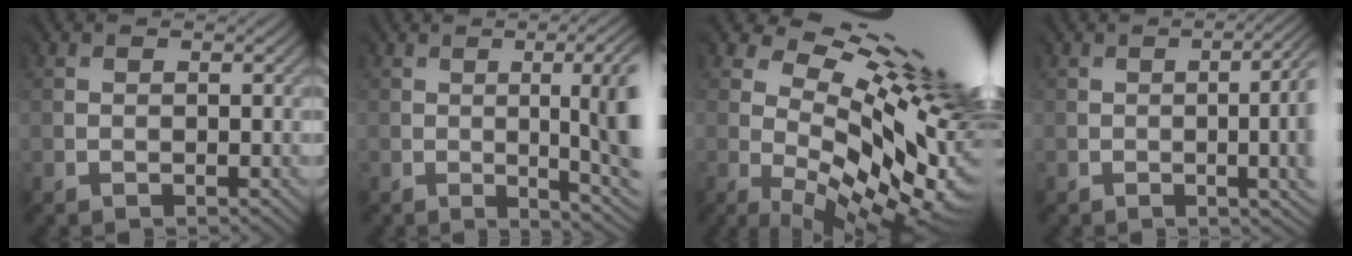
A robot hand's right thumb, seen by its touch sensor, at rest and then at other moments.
{"total": 9.7, "force": [-0.7, 3.4, 9.1], "torque": [-0.091, 0.008, -0.010]}
{"total": 16.1, "force": [5.0, 6.7, 13.8], "torque": [-0.231, -0.002, 0.106]}
{"total": 10.1, "force": [-0.3, 4.8, 8.9], "torque": [-0.090, 0.004, -0.001]}